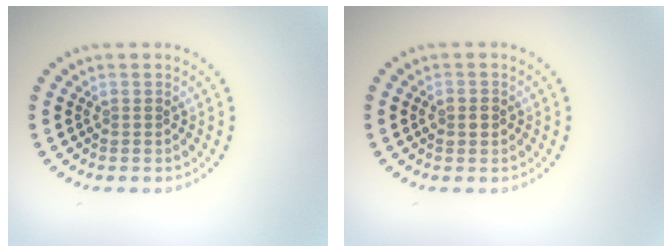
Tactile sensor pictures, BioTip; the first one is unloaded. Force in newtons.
{"total": 1.7, "press": 1.7, "slide": 0.1}